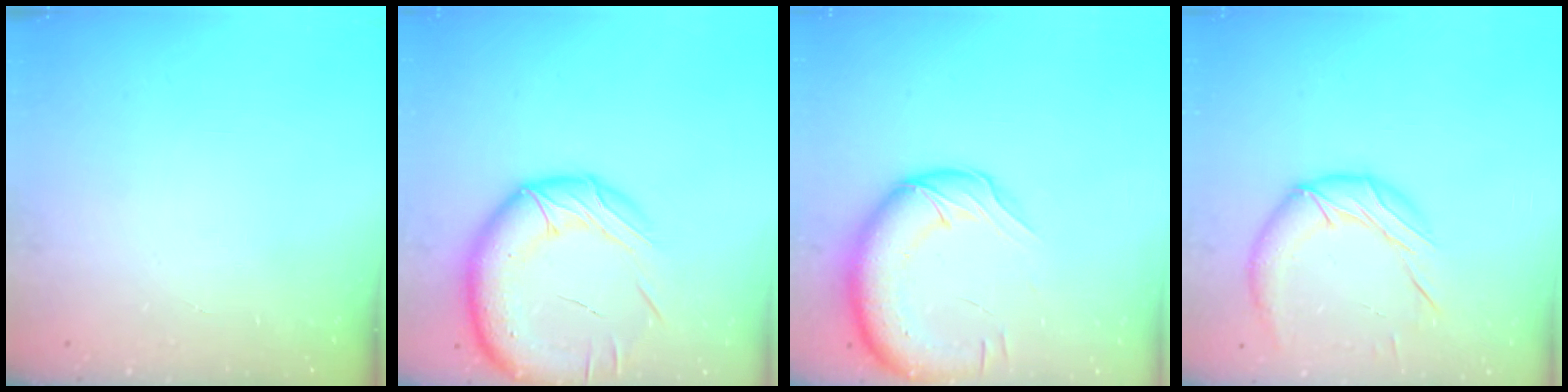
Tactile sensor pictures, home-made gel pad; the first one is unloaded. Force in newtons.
{"total": 20.3, "press": 19.9, "slide": 4.2}
{"total": 15.7, "press": 15.3, "slide": 3.6}
{"total": 13.1, "press": 13.0, "slide": 1.0}